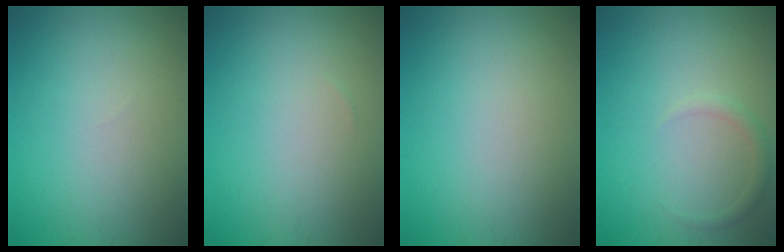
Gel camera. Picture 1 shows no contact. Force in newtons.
{"total": 0.0}
{"total": 0.0}
{"total": 1.2, "press": 1.2, "slide": 0.0}